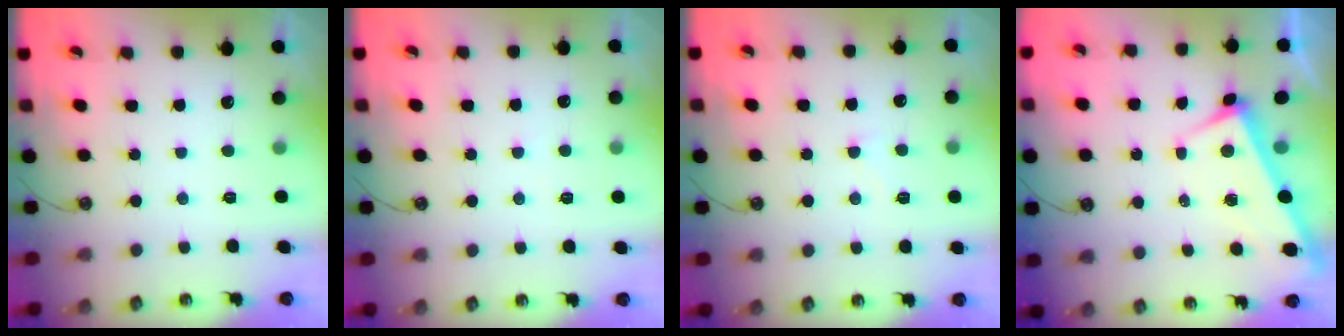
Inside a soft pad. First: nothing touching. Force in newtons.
{"total": 2.5, "press": 2.5, "slide": 0.2}
{"total": 3.7, "press": 3.6, "slide": 0.5}
{"total": 3.8, "press": 3.8, "slide": 0.1}